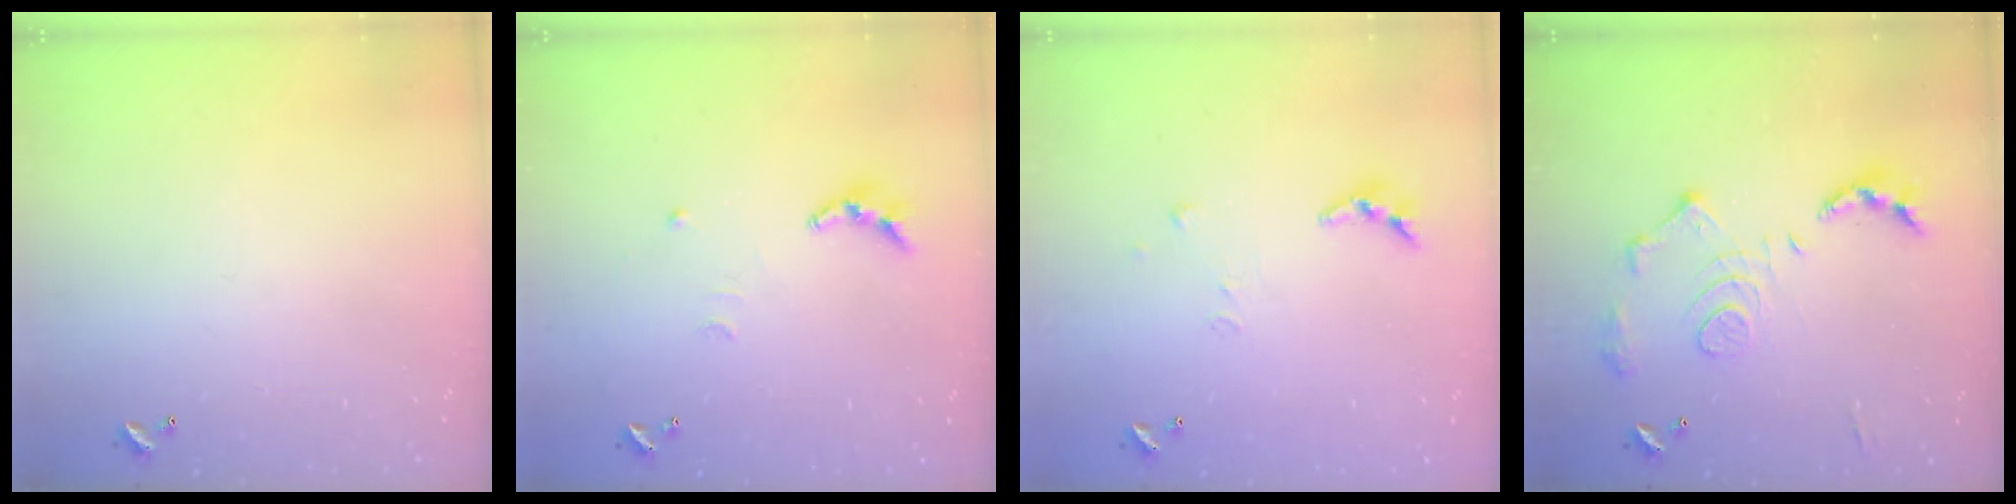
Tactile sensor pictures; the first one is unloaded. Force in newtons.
{"total": 7.9, "press": 7.9, "slide": 0.2}
{"total": 5.7, "press": 5.7, "slide": 0.4}
{"total": 14.2, "press": 14.1, "slide": 1.2}